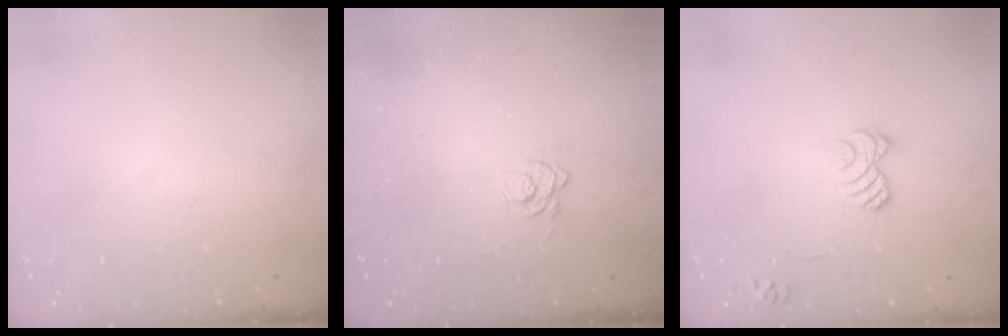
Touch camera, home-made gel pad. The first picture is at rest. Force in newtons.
{"total": 2.8, "press": 2.4, "slide": 1.4}
{"total": 7.9, "press": 7.9, "slide": 0.4}